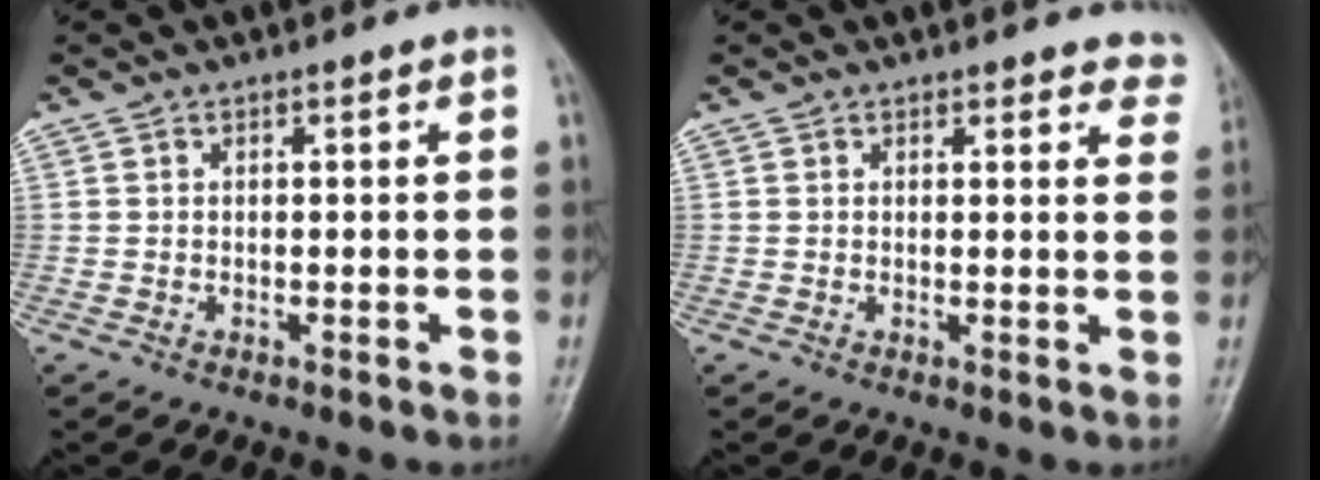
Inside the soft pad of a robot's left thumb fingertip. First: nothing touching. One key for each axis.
{"total": 5.8, "fx": 5.3, "fy": 2.1, "fz": 0.9, "tx": 0.035, "ty": -0.021, "tz": 0.036}